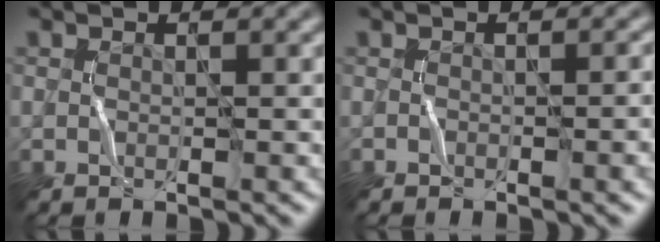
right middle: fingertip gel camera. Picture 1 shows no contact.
{"total": 3.1, "force": [-1.1, 1.3, 2.6], "torque": [-0.013, 0.015, -0.011]}